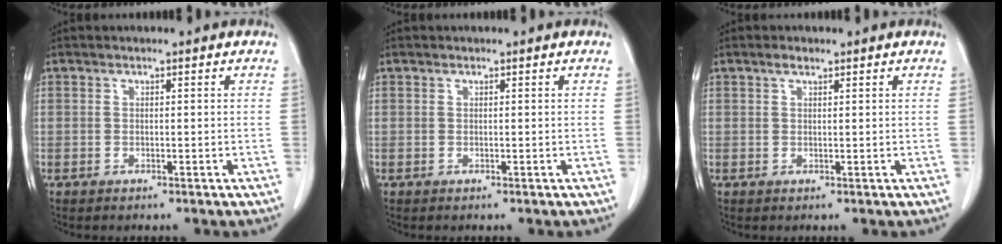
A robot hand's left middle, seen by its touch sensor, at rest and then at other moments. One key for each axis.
{"total": 0.0}
{"total": 1.3, "fx": 0.9, "fy": 0.4, "fz": 0.8, "tx": -0.018, "ty": 0.003, "tz": 0.018}